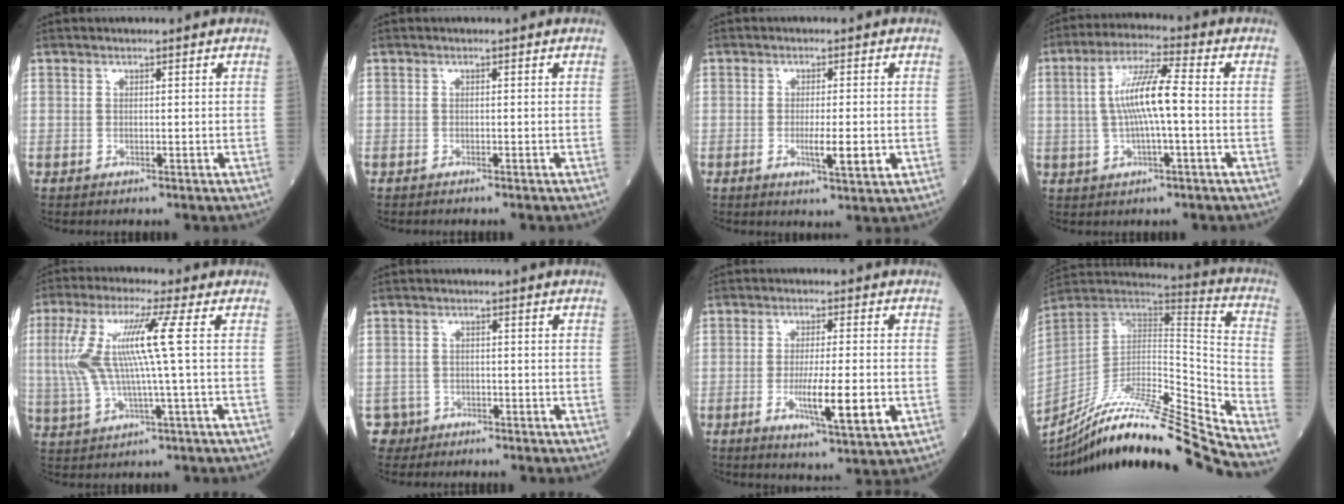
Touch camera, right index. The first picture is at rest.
{"total": 1.1, "force": [-1.0, 0.0, 0.5], "torque": [-0.006, 0.001, -0.013]}
{"total": 4.9, "force": [-1.2, 0.5, 4.7], "torque": [-0.077, -0.007, -0.016]}
{"total": 8.9, "force": [-0.1, 0.9, 8.8], "torque": [-0.170, 0.014, -0.006]}
{"total": 10.9, "force": [1.4, -0.2, 10.8], "torque": [-0.239, 0.019, 0.029]}
{"total": 3.0, "force": [-1.7, 2.3, -0.9], "torque": [0.015, 0.011, -0.035]}
{"total": 8.9, "force": [-2.2, 0.8, 8.5], "torque": [-0.140, -0.018, -0.036]}
{"total": 26.9, "force": [-23.6, -1.8, 12.7], "torque": [-0.184, -0.033, -0.385]}